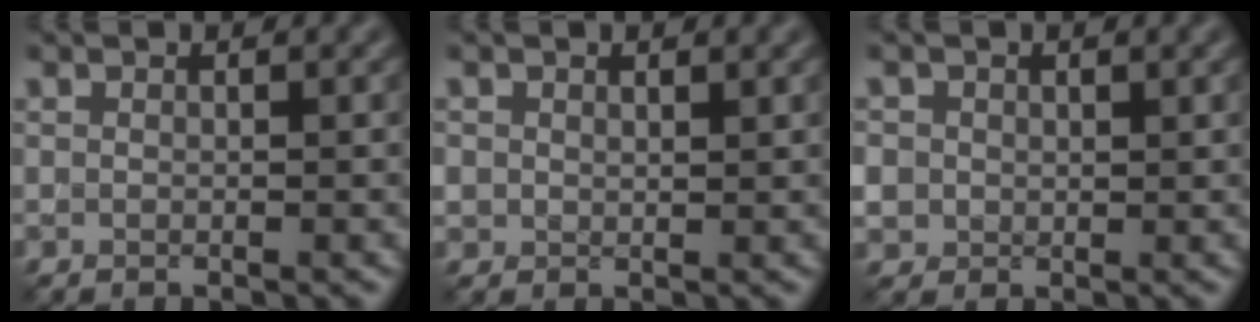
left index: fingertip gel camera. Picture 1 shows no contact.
{"total": 1.1, "force": [0.6, 0.9, 0.3], "torque": [-0.007, -0.002, 0.013]}
{"total": 3.0, "force": [0.6, 2.8, 0.9], "torque": [-0.033, 0.007, 0.012]}